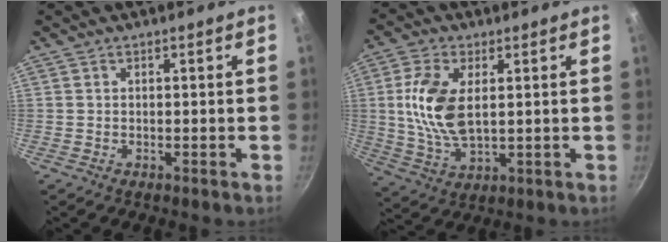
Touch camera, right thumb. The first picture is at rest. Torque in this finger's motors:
{"motor_torque": [-0.25, 0.72, 0.44, 0.48, 0.27]}